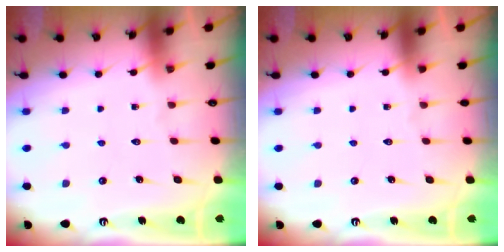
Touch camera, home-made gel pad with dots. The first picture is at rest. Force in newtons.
{"total": 0.0}